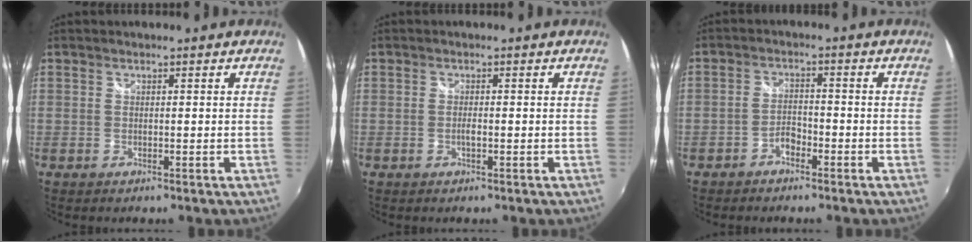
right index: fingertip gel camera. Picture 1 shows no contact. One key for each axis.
{"total": 1.1, "fx": -0.4, "fy": 0.3, "fz": 1.0, "tx": -0.020, "ty": -0.001, "tz": -0.007}
{"total": 2.9, "fx": -2.1, "fy": 1.3, "fz": 1.4, "tx": -0.033, "ty": 0.007, "tz": -0.038}